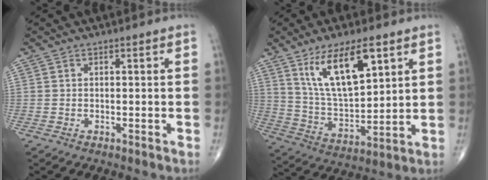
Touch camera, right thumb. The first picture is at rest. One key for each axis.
{"total": 14.8, "fx": 7.5, "fy": 5.6, "fz": 11.5, "tx": -0.182, "ty": -0.037, "tz": 0.149}